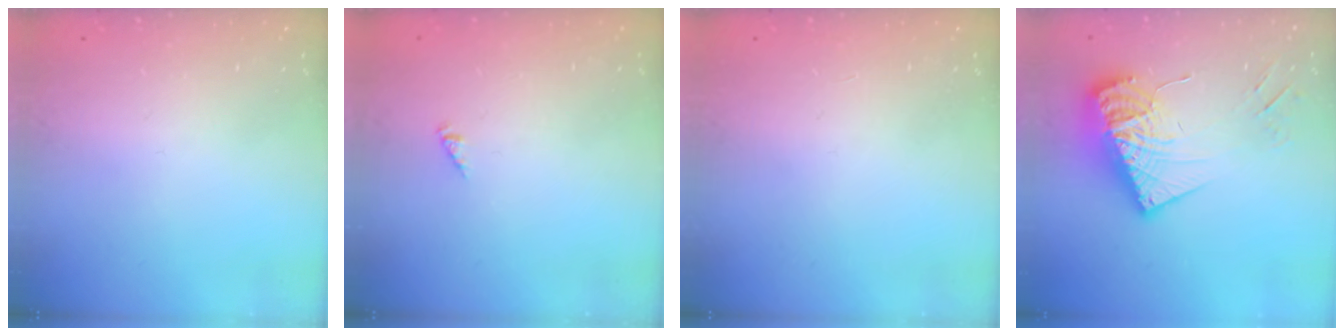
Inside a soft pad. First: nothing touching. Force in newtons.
{"total": 0.0}
{"total": 0.0}
{"total": 16.7, "press": 16.7, "slide": 1.6}